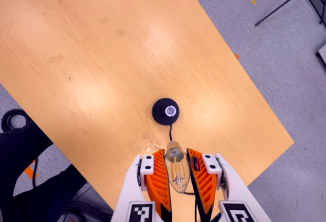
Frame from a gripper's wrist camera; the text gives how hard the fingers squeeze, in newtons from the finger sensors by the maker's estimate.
{"total": 17.9, "left": 19.2, "right": 16.6}